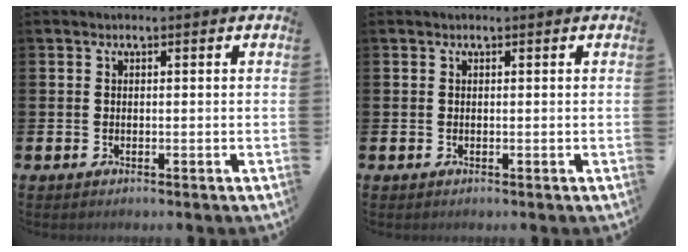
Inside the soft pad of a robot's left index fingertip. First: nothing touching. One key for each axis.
{"total": 0.0}